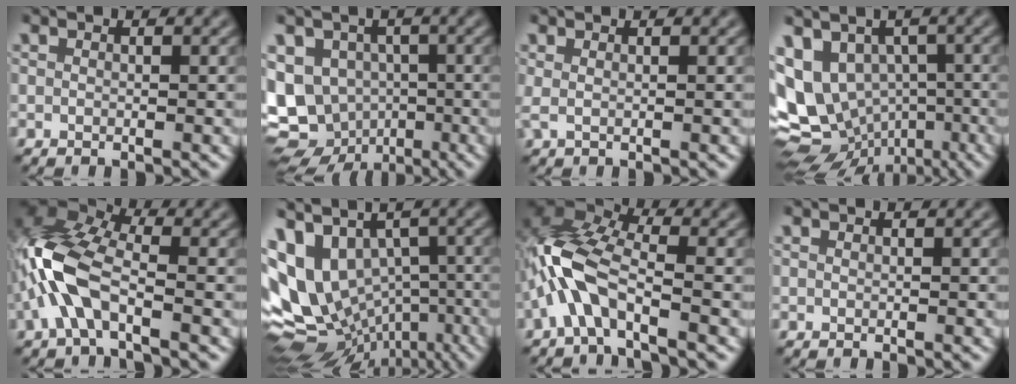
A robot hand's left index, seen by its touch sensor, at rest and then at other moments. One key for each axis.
{"total": 11.9, "fx": -4.2, "fy": 9.6, "fz": 5.7, "tx": -0.103, "ty": -0.019, "tz": -0.080}
{"total": 0.7, "fx": 0.2, "fy": 0.0, "fz": 0.7, "tx": -0.015, "ty": -0.001, "tz": 0.002}
{"total": 10.4, "fx": -0.4, "fy": 7.9, "fz": 6.7, "tx": -0.131, "ty": -0.018, "tz": 0.022}
{"total": 7.9, "fx": -2.4, "fy": 3.6, "fz": 6.7, "tx": -0.160, "ty": 0.018, "tz": -0.058}
{"total": 11.0, "fx": 0.6, "fy": 8.1, "fz": 7.4, "tx": -0.145, "ty": 0.000, "tz": 0.035}
{"total": 6.7, "fx": -2.8, "fy": 2.5, "fz": 5.6, "tx": -0.129, "ty": 0.017, "tz": -0.063}
{"total": 0.0}